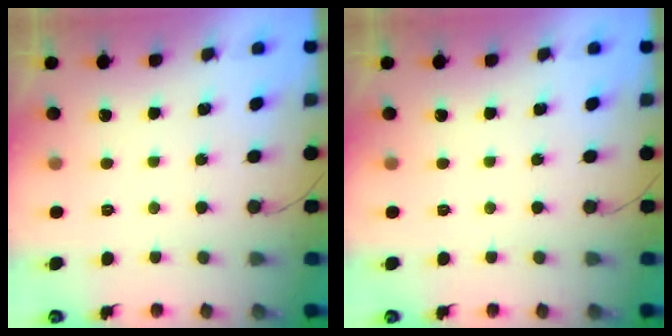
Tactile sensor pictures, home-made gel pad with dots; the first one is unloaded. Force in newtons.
{"total": 0.0}